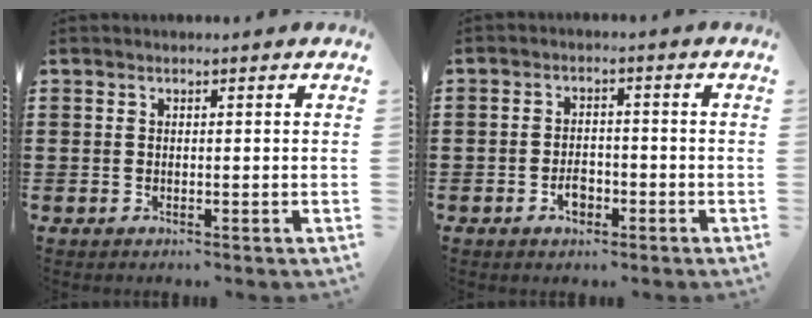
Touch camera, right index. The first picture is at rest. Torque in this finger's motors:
{"motor_torque": [1.83, 0.31, 0.04, 0.01]}